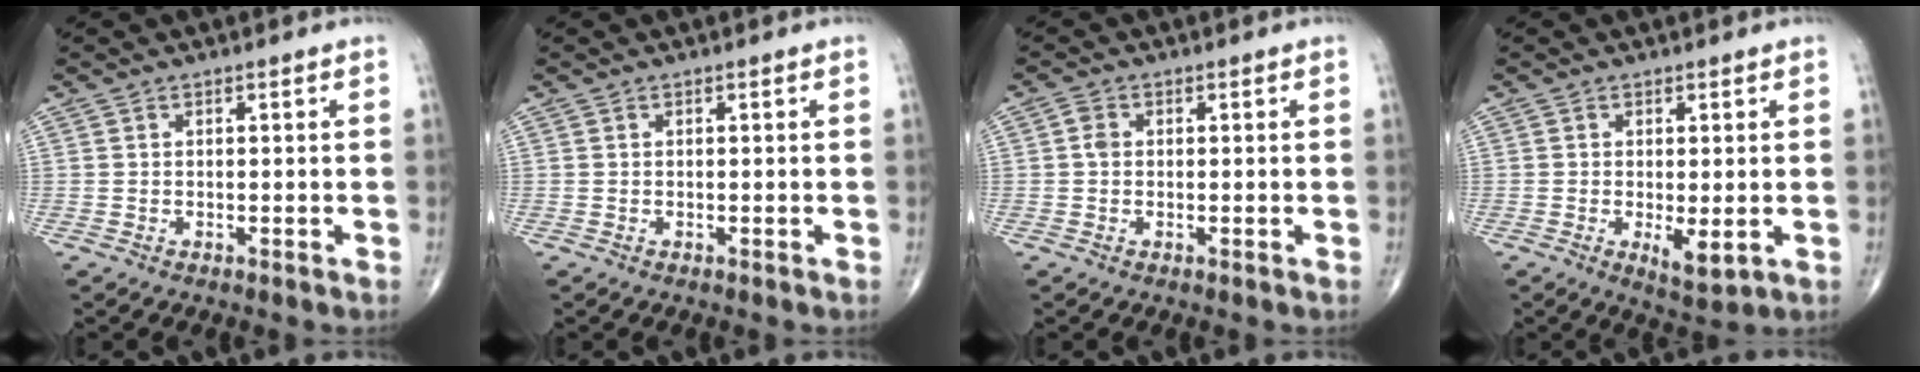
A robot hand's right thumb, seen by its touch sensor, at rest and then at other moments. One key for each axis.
{"total": 0.0}
{"total": 1.8, "fx": 0.1, "fy": 1.3, "fz": 1.1, "tx": -0.020, "ty": 0.002, "tz": -0.002}
{"total": 4.5, "fx": -0.8, "fy": 1.6, "fz": 4.1, "tx": -0.063, "ty": -0.015, "tz": -0.009}